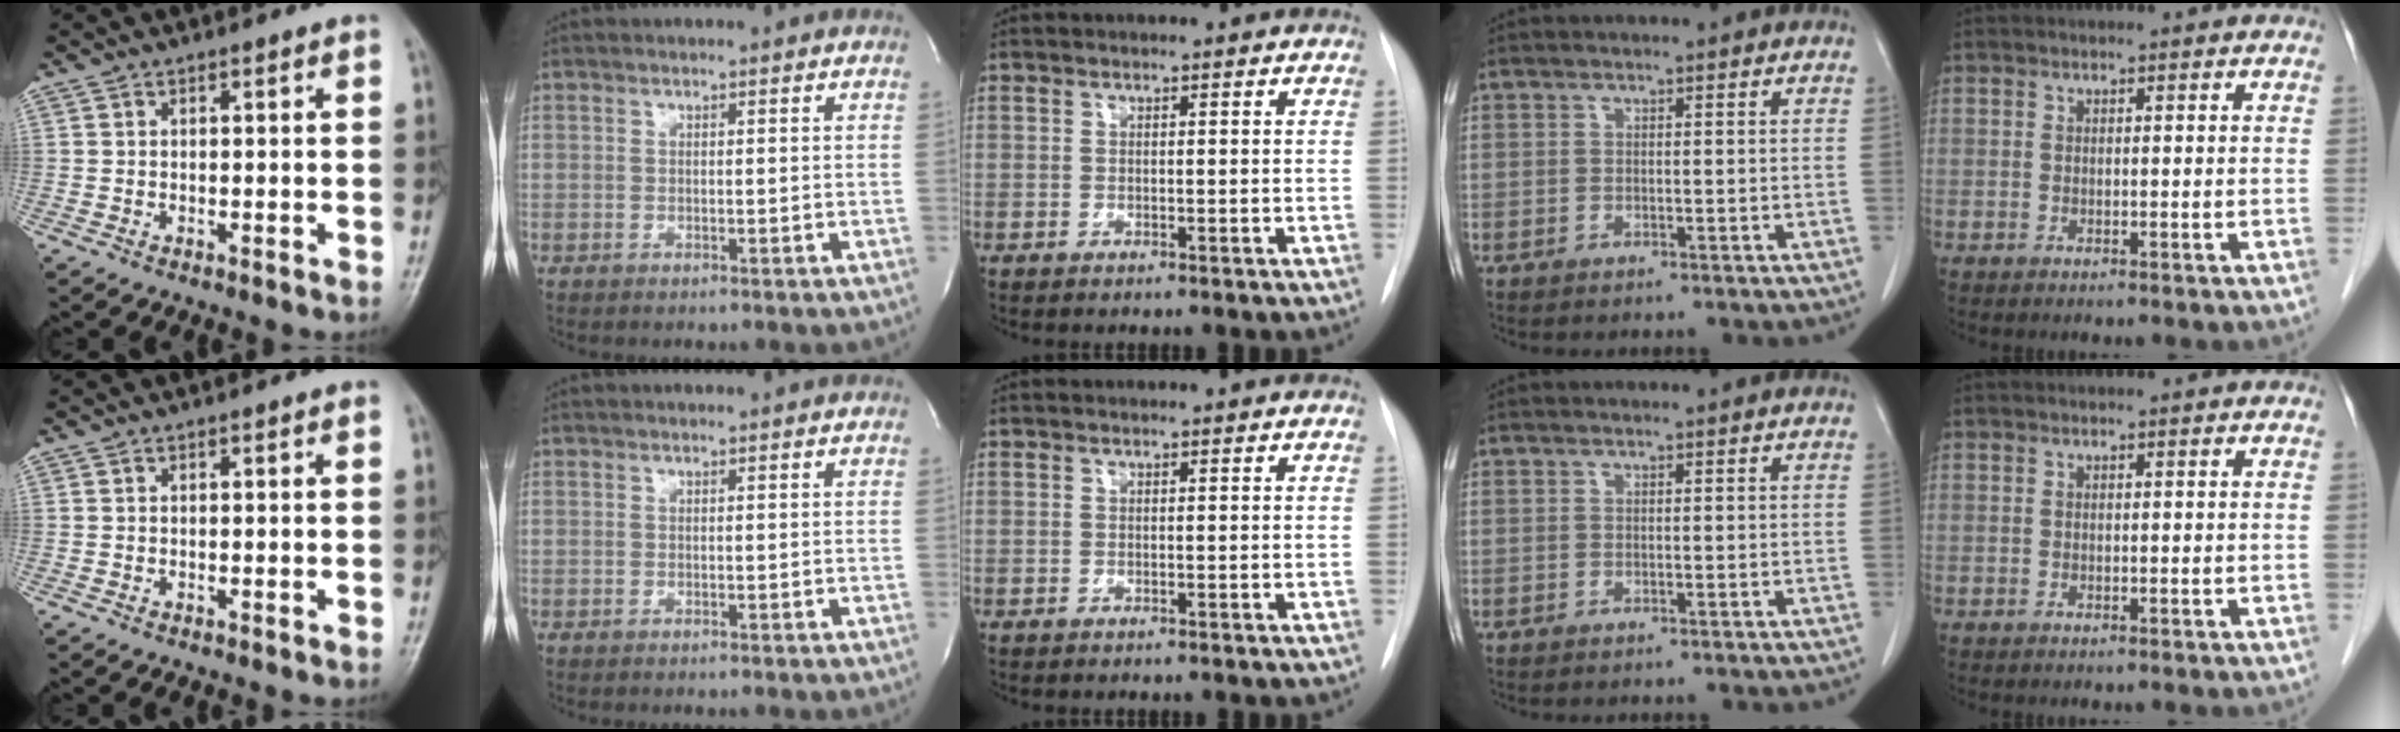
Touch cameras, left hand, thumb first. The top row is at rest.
{}